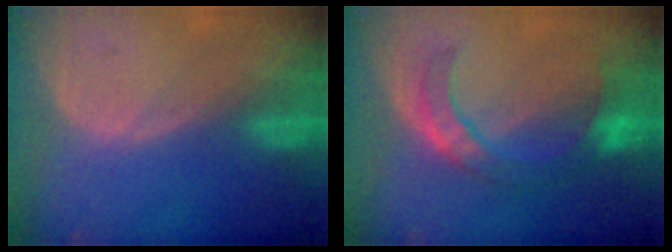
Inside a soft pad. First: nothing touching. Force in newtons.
{"total": 7.5, "press": 7.3, "slide": 1.8}